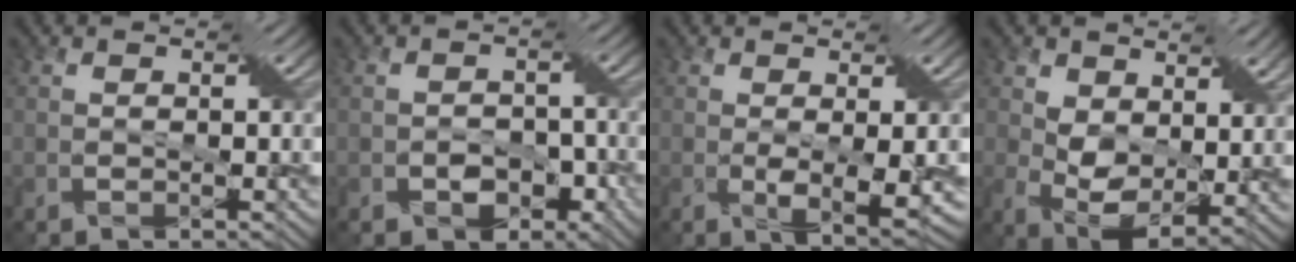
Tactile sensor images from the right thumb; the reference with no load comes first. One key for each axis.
{"total": 3.8, "fx": -2.2, "fy": 2.8, "fz": 1.6, "tx": -0.014, "ty": 0.004, "tz": -0.033}
{"total": 3.8, "fx": 0.1, "fy": 0.6, "fz": 3.7, "tx": -0.065, "ty": -0.010, "tz": 0.009}
{"total": 6.3, "fx": 2.6, "fy": 3.9, "fz": 4.2, "tx": -0.093, "ty": -0.013, "tz": 0.047}